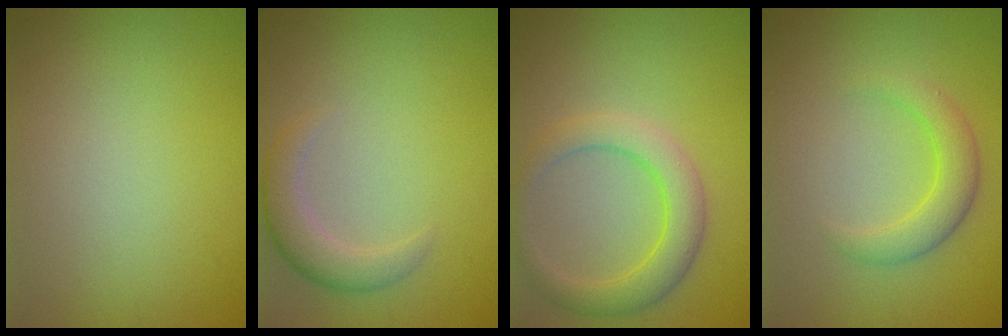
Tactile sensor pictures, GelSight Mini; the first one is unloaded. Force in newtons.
{"total": 2.8, "press": 2.8, "slide": 0.0}
{"total": 4.1, "press": 4.1, "slide": 0.2}
{"total": 3.0, "press": 3.0, "slide": 0.1}